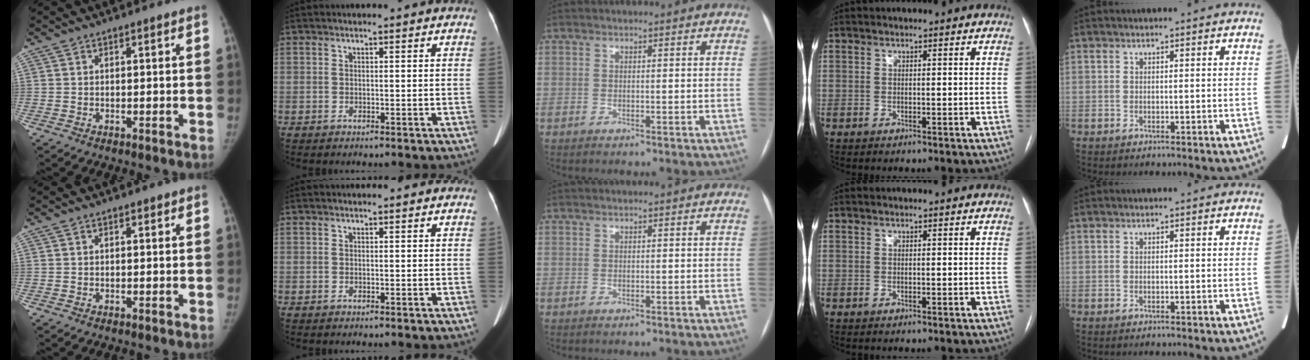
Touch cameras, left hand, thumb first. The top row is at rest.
{}